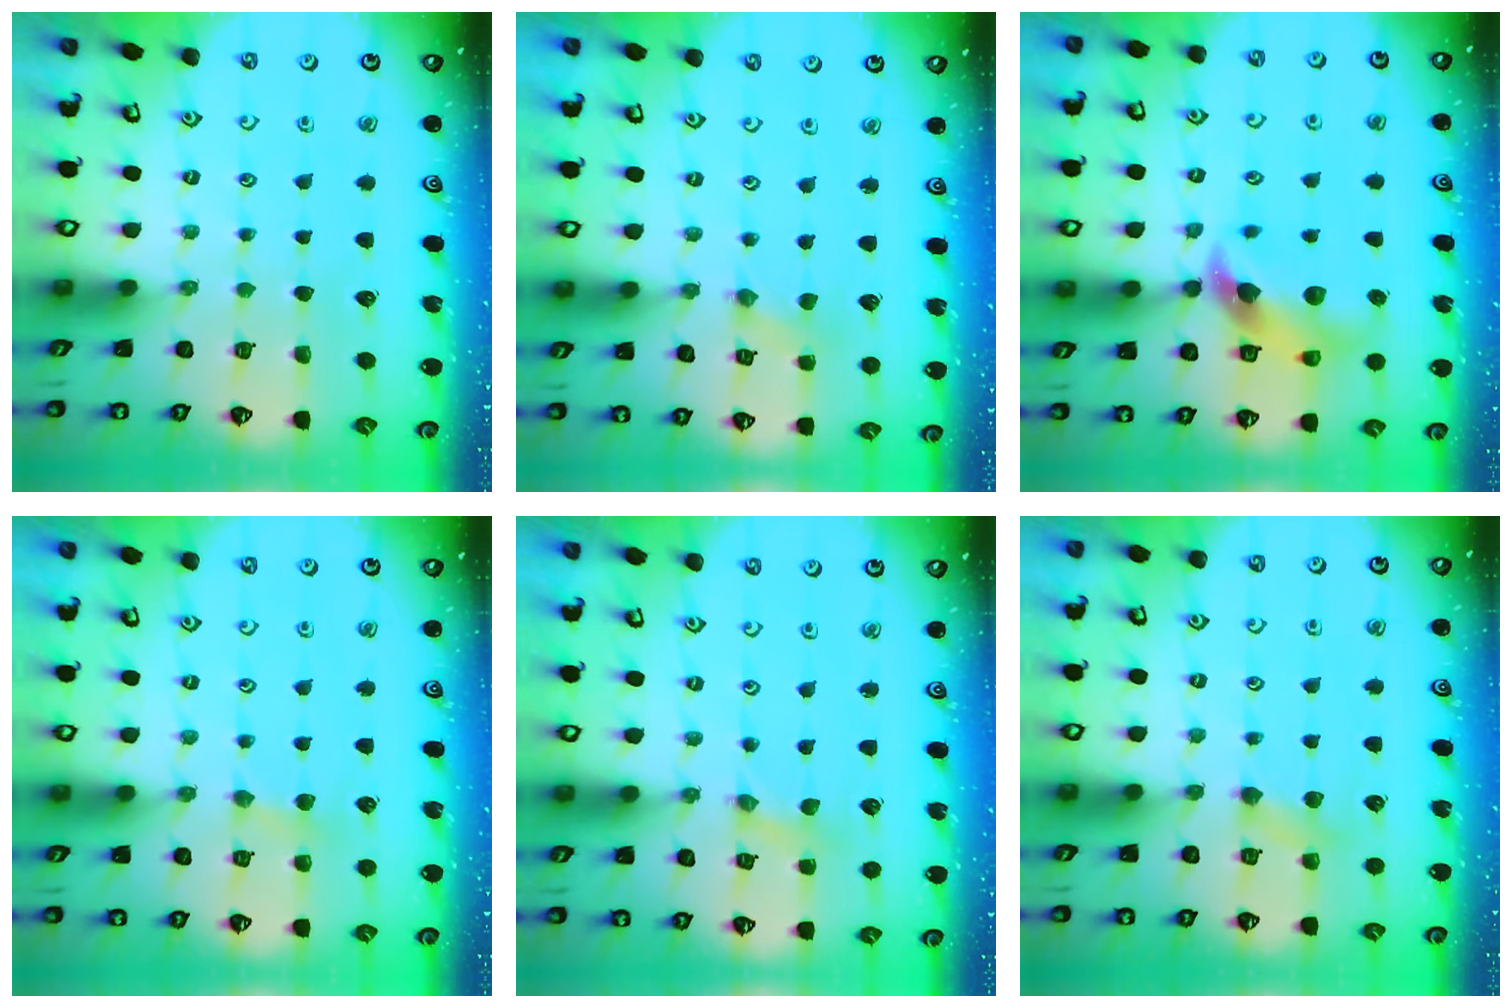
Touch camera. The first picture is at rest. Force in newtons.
{"total": 0.0}
{"total": 9.7, "press": 9.5, "slide": 1.7}
{"total": 3.1, "press": 3.0, "slide": 0.6}
{"total": 1.7, "press": 1.7, "slide": 0.2}
{"total": 4.2, "press": 4.2, "slide": 0.5}